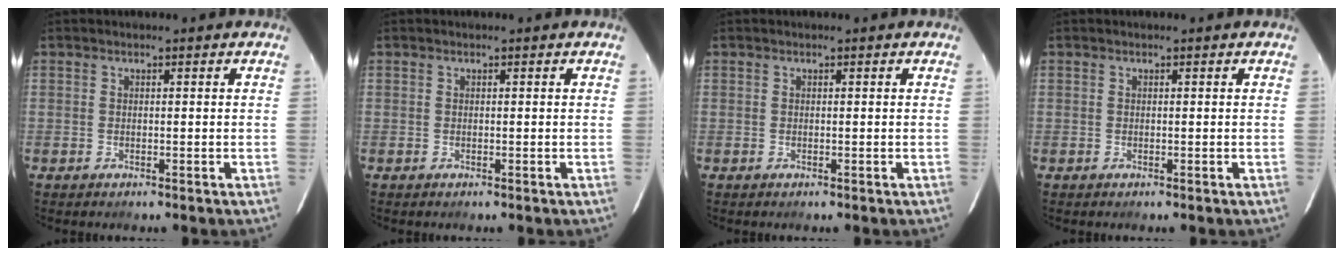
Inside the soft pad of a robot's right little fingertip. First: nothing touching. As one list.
[{"total": 0.0}, {"total": 0.0}, {"total": 0.0}]